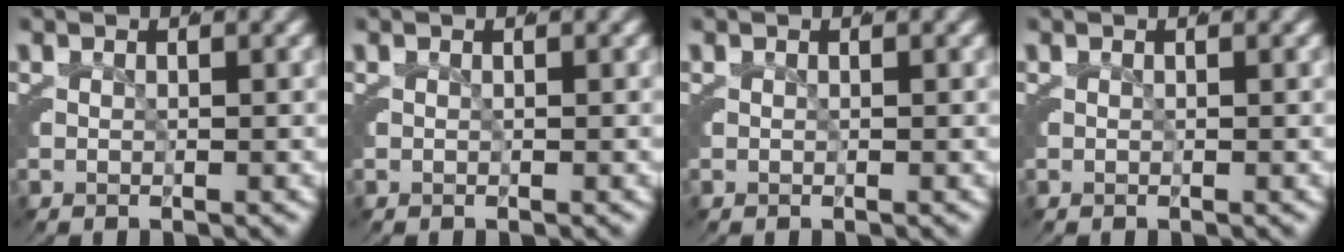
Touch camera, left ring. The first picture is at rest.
{"total": 0.0}
{"total": 0.0}
{"total": 0.0}